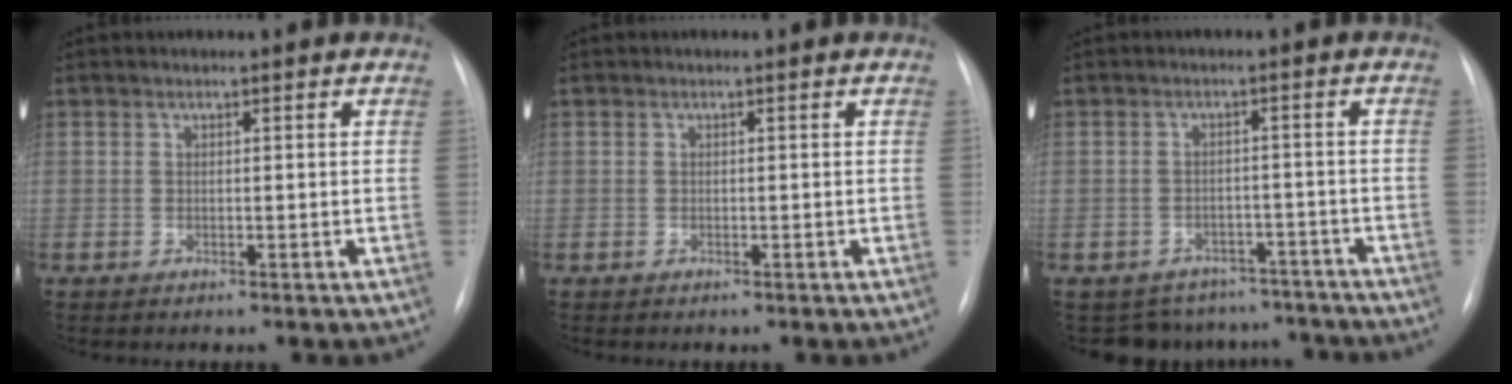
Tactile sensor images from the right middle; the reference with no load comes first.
{"total": 0.0}
{"total": 10.2, "force": [-9.0, 4.7, 0.2], "torque": [0.001, 0.021, -0.103]}